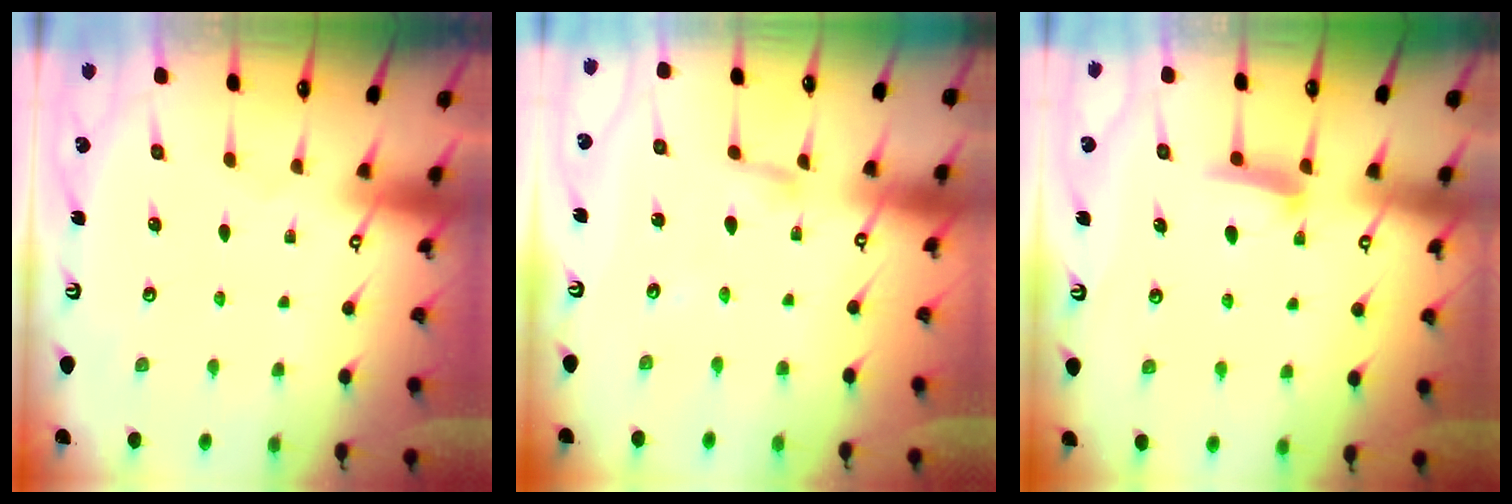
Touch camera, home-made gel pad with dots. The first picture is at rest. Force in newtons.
{"total": 4.8, "press": 4.7, "slide": 0.4}
{"total": 6.3, "press": 6.2, "slide": 0.7}